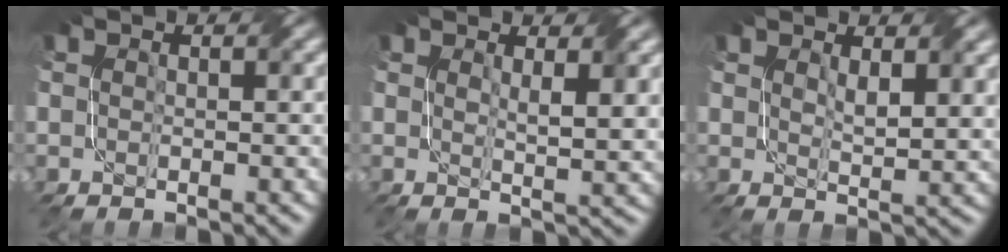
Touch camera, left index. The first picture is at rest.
{"total": 2.8, "force": [1.4, 0.5, 2.4], "torque": [-0.037, -0.006, 0.025]}
{"total": 2.5, "force": [1.5, 0.8, 1.9], "torque": [-0.039, -0.003, 0.030]}